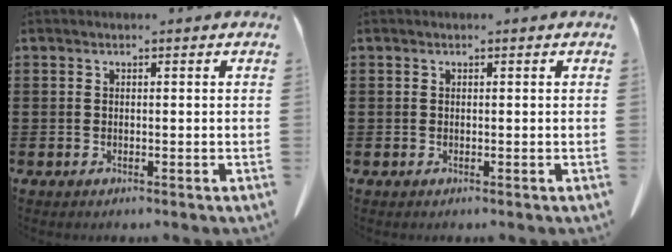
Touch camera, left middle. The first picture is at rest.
{"total": 0.0}